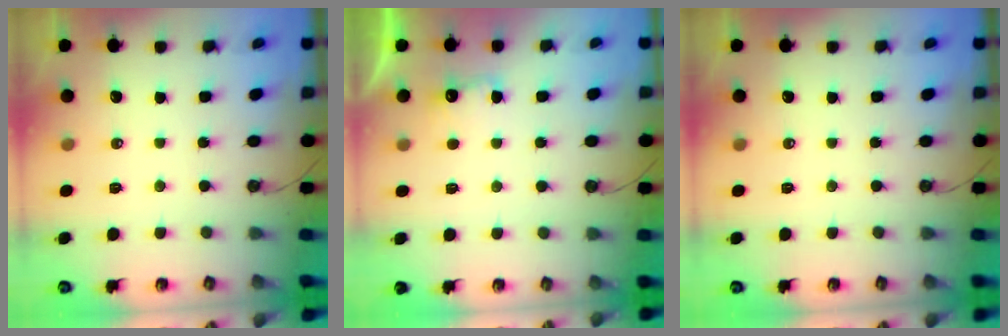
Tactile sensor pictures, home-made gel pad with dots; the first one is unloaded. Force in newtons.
{"total": 4.9, "press": 4.8, "slide": 1.1}
{"total": 0.0}